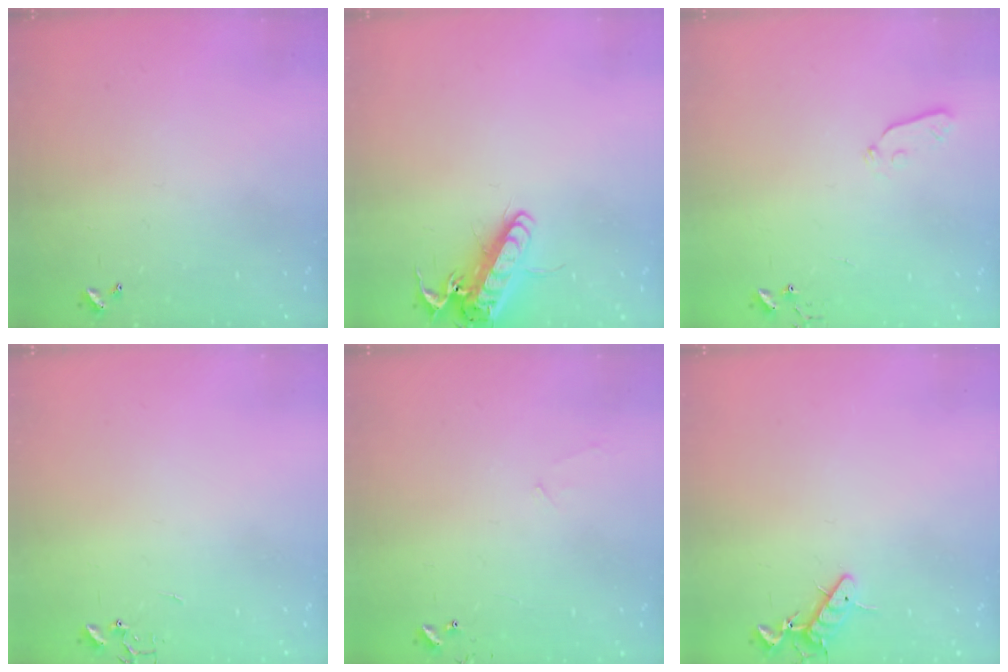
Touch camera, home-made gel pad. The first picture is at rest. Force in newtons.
{"total": 14.6, "press": 14.4, "slide": 2.4}
{"total": 3.9, "press": 3.8, "slide": 0.8}
{"total": 0.0}
{"total": 5.4, "press": 5.4, "slide": 0.4}
{"total": 8.6, "press": 8.5, "slide": 1.3}